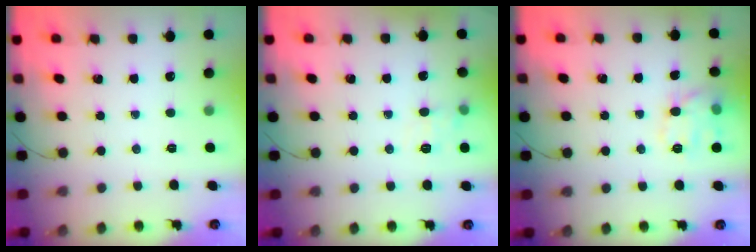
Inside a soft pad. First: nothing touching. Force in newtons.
{"total": 7.7, "press": 7.5, "slide": 1.6}
{"total": 11.3, "press": 11.3, "slide": 0.3}